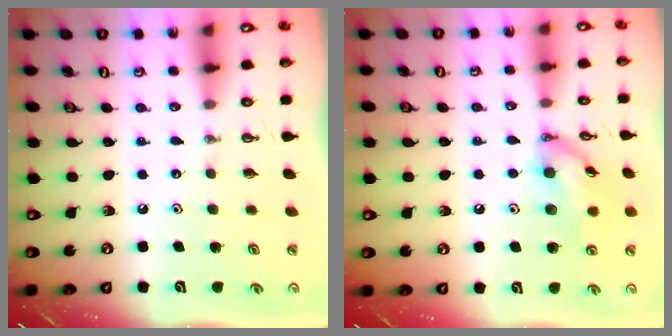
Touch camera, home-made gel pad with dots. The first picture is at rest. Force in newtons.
{"total": 12.8, "press": 12.8, "slide": 0.5}